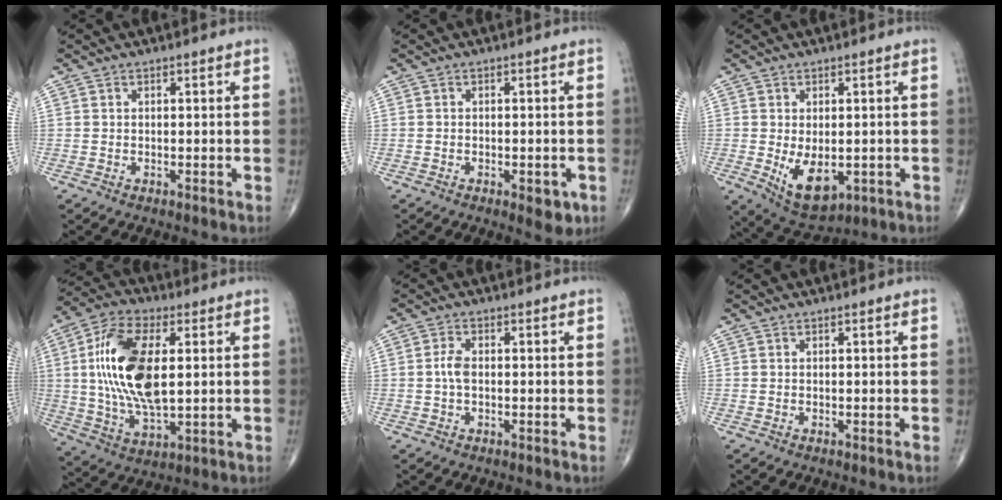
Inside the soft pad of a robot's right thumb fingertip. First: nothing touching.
{"total": 3.9, "force": [-1.5, 1.8, 3.1], "torque": [-0.027, -0.002, -0.015]}
{"total": 8.6, "force": [-1.5, 5.0, 6.9], "torque": [-0.100, -0.014, -0.006]}
{"total": 18.1, "force": [2.4, 8.6, 15.7], "torque": [-0.309, -0.005, 0.045]}
{"total": 2.6, "force": [-0.2, 1.4, 2.2], "torque": [-0.050, 0.005, -0.008]}
{"total": 0.0}